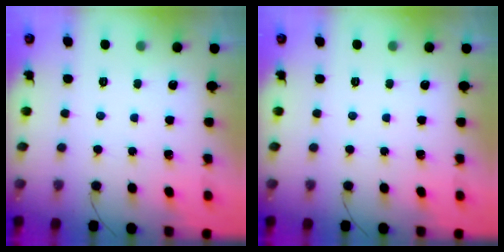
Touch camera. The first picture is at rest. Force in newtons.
{"total": 0.0}